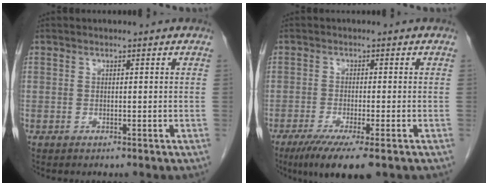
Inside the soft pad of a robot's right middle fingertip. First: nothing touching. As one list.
[{"total": 7.3, "force": [-4.6, 0.6, 5.7], "torque": [-0.096, -0.021, -0.073]}]